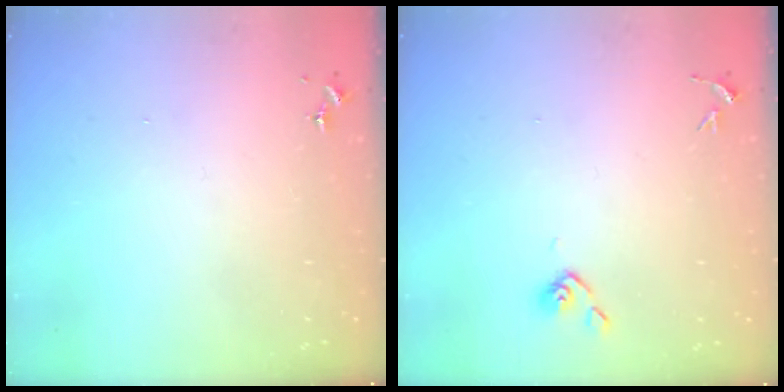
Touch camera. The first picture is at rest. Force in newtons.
{"total": 3.6, "press": 3.6, "slide": 0.8}